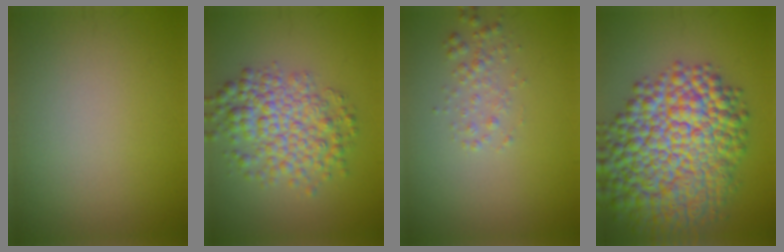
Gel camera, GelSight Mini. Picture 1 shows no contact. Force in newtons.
{"total": 5.9, "press": 5.9, "slide": 0.1}
{"total": 1.6, "press": 1.6, "slide": 0.0}
{"total": 14.6, "press": 14.6, "slide": 0.5}